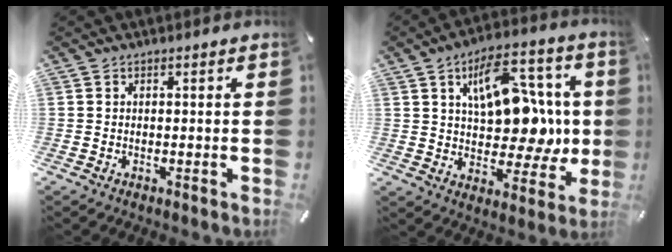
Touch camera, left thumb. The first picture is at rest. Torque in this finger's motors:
{"motor_torque": [2.55, 2.46, 0.49, -0.28, 0.20]}